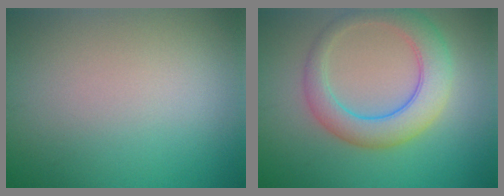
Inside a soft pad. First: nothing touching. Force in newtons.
{"total": 5.4, "press": 5.4, "slide": 0.1}